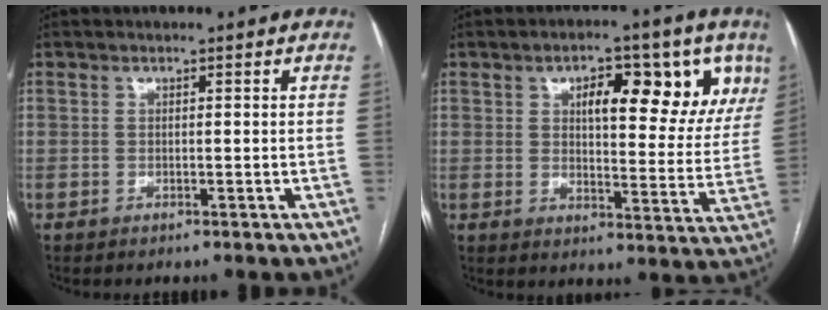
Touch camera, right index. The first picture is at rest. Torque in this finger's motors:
{"motor_torque": [0.58, 0.37, 0.59, 0.09]}